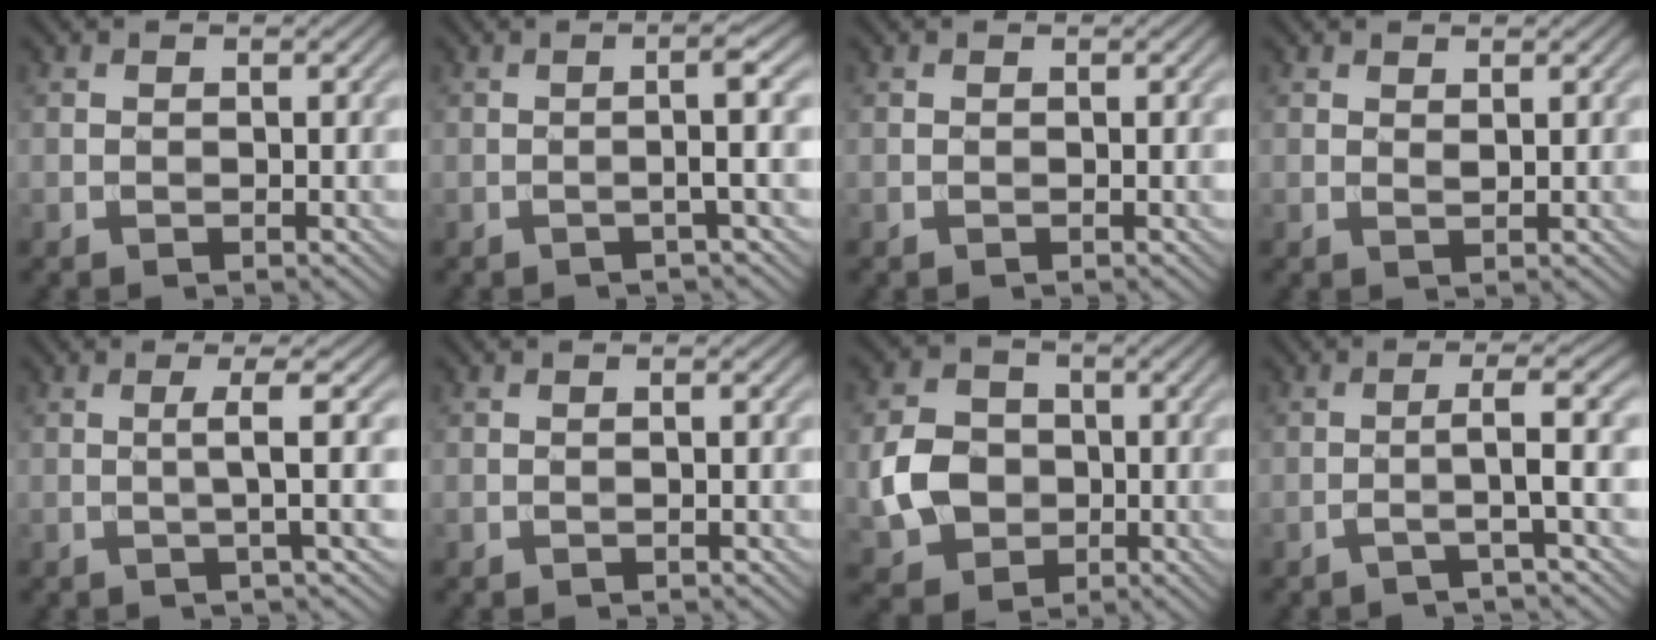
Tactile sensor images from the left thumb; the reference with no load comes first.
{"total": 3.3, "force": [-0.3, 0.0, 3.3], "torque": [-0.051, 0.014, -0.018]}
{"total": 0.0}
{"total": 0.9, "force": [0.7, 0.1, 0.6], "torque": [-0.014, -0.002, 0.014]}
{"total": 3.3, "force": [0.2, 0.0, 3.3], "torque": [-0.059, 0.009, -0.006]}
{"total": 0.6, "force": [0.0, 0.0, 0.6], "torque": [-0.010, 0.002, -0.002]}
{"total": 7.1, "force": [-1.1, 6.1, 3.6], "torque": [-0.091, -0.007, -0.030]}
{"total": 4.1, "force": [-1.1, 0.0, 4.0], "torque": [-0.060, 0.019, -0.042]}